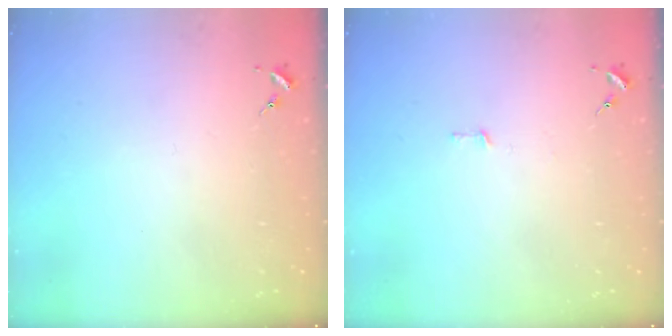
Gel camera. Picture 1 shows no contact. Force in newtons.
{"total": 2.8, "press": 2.8, "slide": 0.2}